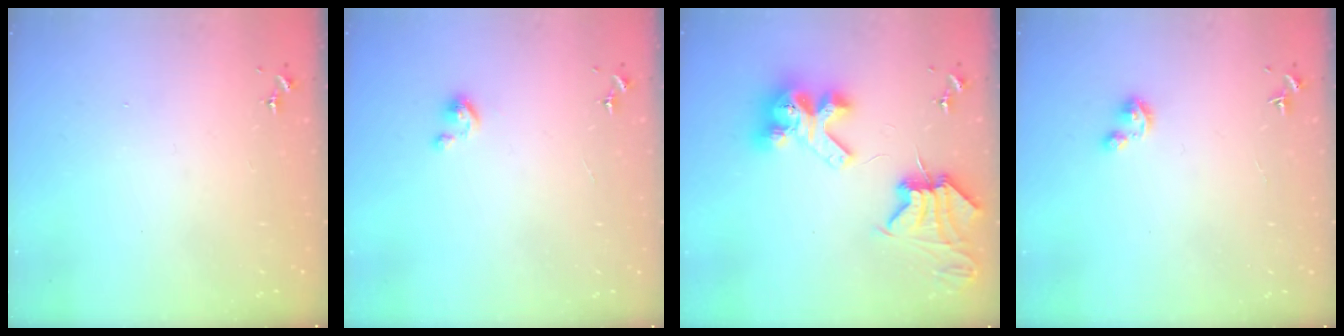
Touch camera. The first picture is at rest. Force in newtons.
{"total": 2.4, "press": 2.4, "slide": 0.2}
{"total": 13.2, "press": 13.1, "slide": 1.7}
{"total": 2.7, "press": 2.7, "slide": 0.3}